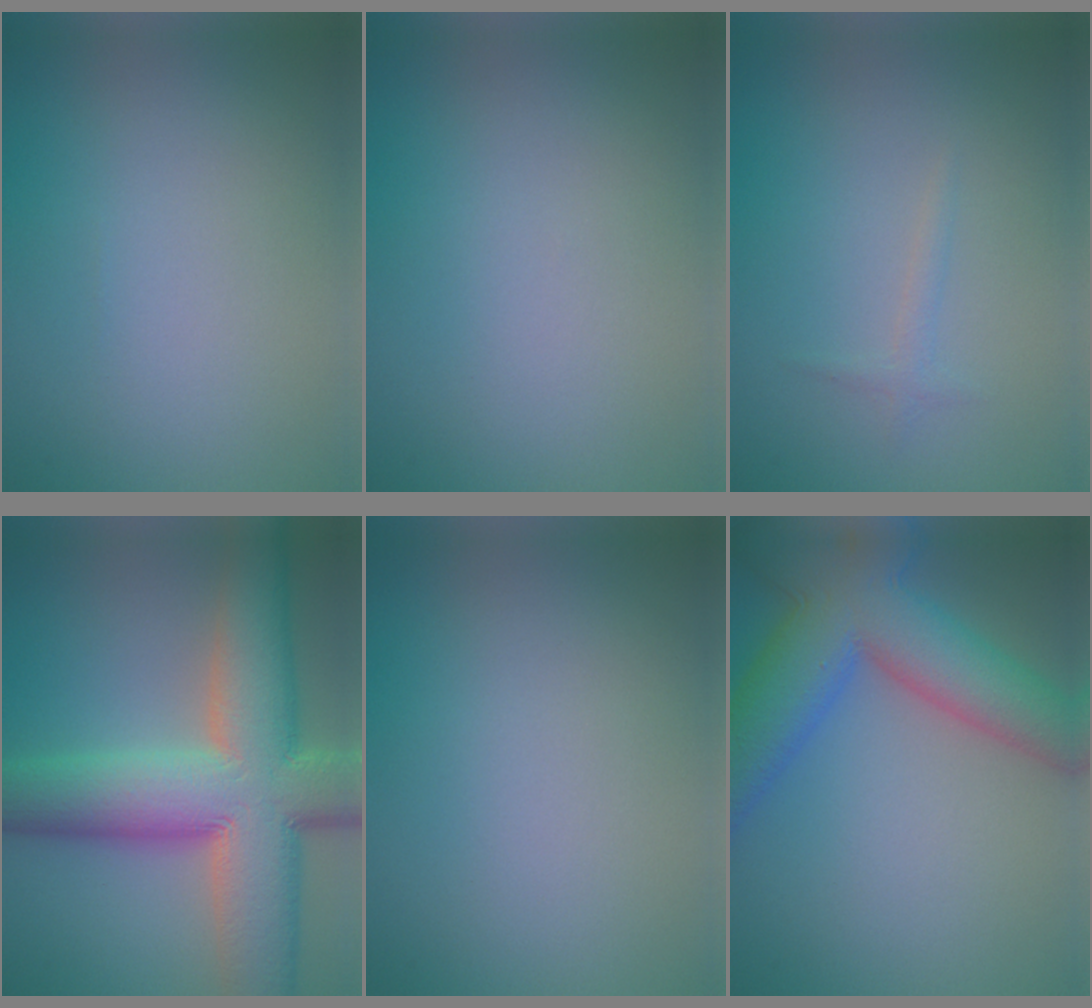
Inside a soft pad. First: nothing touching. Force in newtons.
{"total": 0.0}
{"total": 0.9, "press": 0.9, "slide": 0.0}
{"total": 14.4, "press": 14.4, "slide": 0.8}
{"total": 0.0}
{"total": 10.4, "press": 10.4, "slide": 0.5}